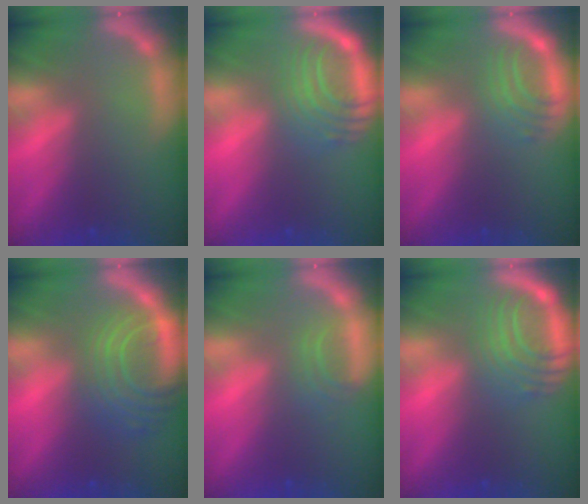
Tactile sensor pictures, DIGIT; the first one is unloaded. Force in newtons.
{"total": 7.1}
{"total": 4.0}
{"total": 9.0}
{"total": 1.9}
{"total": 7.1}